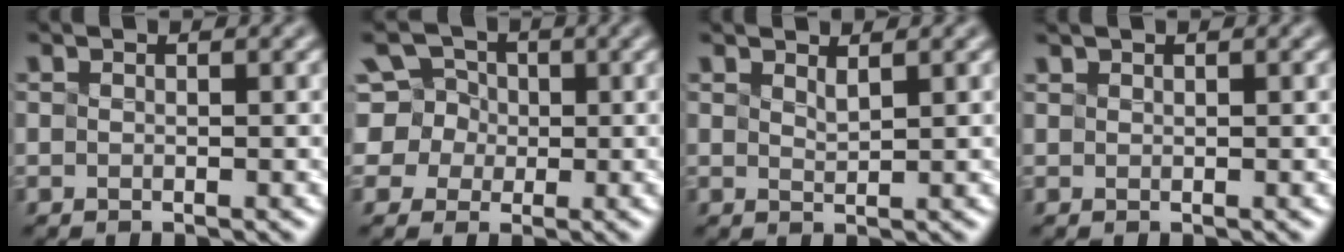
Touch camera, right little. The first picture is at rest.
{"total": 6.7, "force": [2.4, 6.0, 2.0], "torque": [-0.044, 0.049, 0.027]}
{"total": 0.8, "force": [0.6, -0.4, -0.2], "torque": [-0.001, 0.009, 0.024]}
{"total": 1.2, "force": [1.0, 0.5, 0.5], "torque": [-0.007, 0.013, 0.019]}